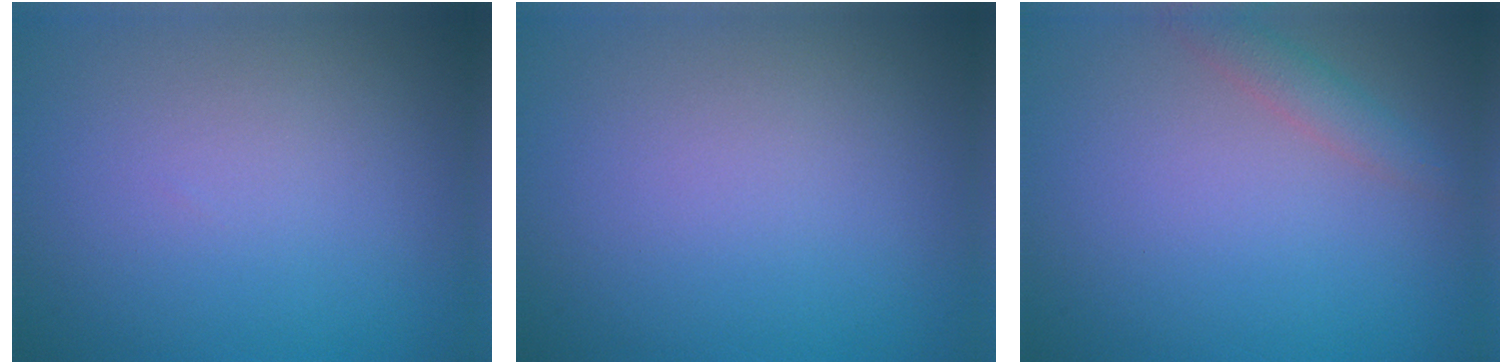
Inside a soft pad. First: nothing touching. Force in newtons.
{"total": 0.0}
{"total": 1.8, "press": 1.8, "slide": 0.1}